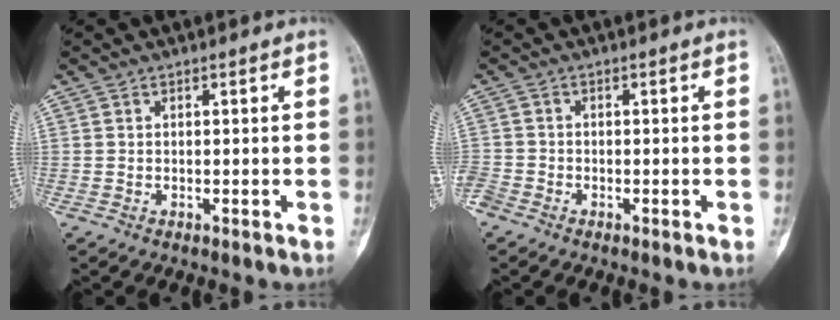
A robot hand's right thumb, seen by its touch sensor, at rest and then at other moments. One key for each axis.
{"total": 2.9, "fx": -2.1, "fy": 1.6, "fz": 1.2, "tx": -0.033, "ty": 0.000, "tz": -0.049}